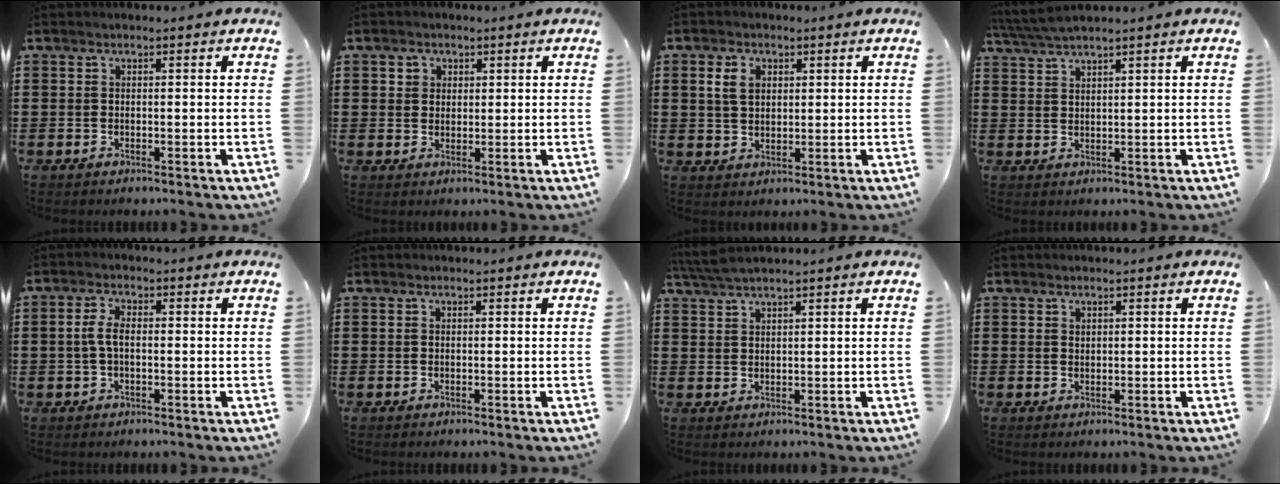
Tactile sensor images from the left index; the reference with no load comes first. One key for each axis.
{"total": 2.2, "fx": 0.9, "fy": 2.0, "fz": 0.2, "tx": -0.005, "ty": 0.006, "tz": 0.014}
{"total": 3.8, "fx": 1.4, "fy": 2.7, "fz": 2.3, "tx": -0.056, "ty": 0.012, "tz": 0.023}
{"total": 3.2, "fx": 2.8, "fy": -0.3, "fz": 1.5, "tx": -0.035, "ty": -0.001, "tz": 0.053}
{"total": 3.8, "fx": -0.1, "fy": 1.8, "fz": 3.4, "tx": -0.081, "ty": 0.001, "tz": -0.008}
{"total": 0.0}
{"total": 2.8, "fx": 2.4, "fy": -0.2, "fz": 1.3, "tx": -0.031, "ty": 0.000, "tz": 0.046}
{"total": 0.8, "fx": 0.7, "fy": 0.4, "fz": 0.2, "tx": -0.006, "ty": 0.002, "tz": 0.013}